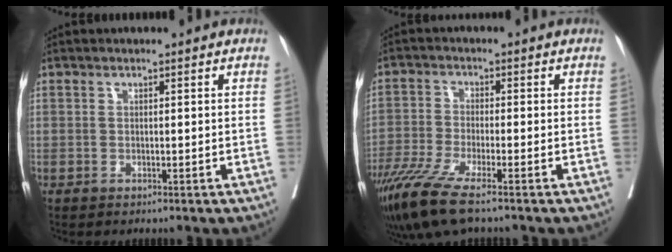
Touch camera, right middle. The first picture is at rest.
{"total": 8.7, "force": [-6.1, 0.5, 6.1], "torque": [-0.117, -0.024, -0.114]}